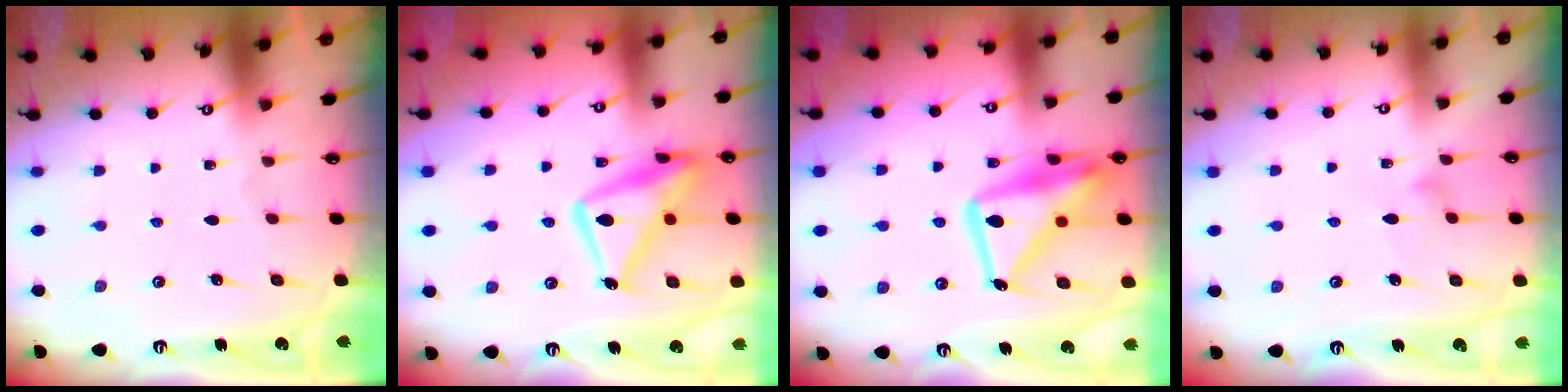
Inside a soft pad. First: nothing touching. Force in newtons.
{"total": 16.2, "press": 16.1, "slide": 1.5}
{"total": 19.4, "press": 19.3, "slide": 1.9}
{"total": 9.0, "press": 8.9, "slide": 0.6}